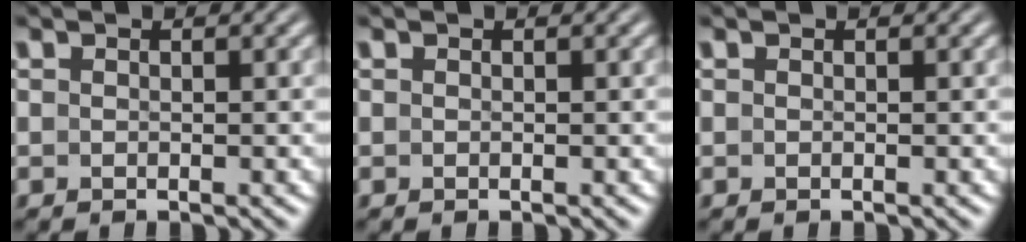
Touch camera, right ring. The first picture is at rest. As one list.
[{"total": 0.0}, {"total": 0.0}]